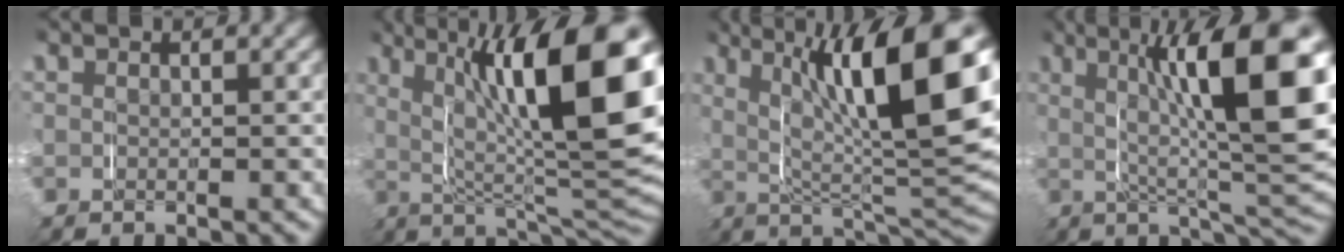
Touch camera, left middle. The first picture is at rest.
{"total": 15.8, "force": [3.0, 5.8, 14.4], "torque": [-0.200, 0.008, 0.048]}
{"total": 14.5, "force": [3.6, 5.0, 13.1], "torque": [-0.187, 0.013, 0.055]}
{"total": 13.3, "force": [2.2, 4.0, 12.5], "torque": [-0.168, 0.009, 0.032]}